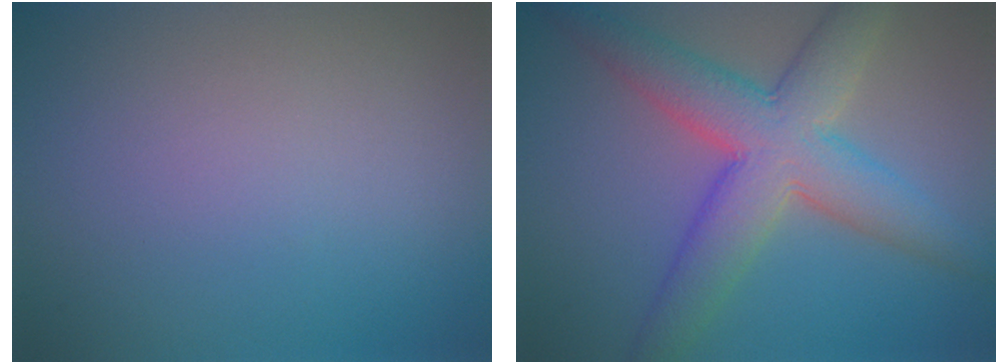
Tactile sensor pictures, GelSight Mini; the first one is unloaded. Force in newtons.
{"total": 8.0, "press": 8.0, "slide": 0.5}